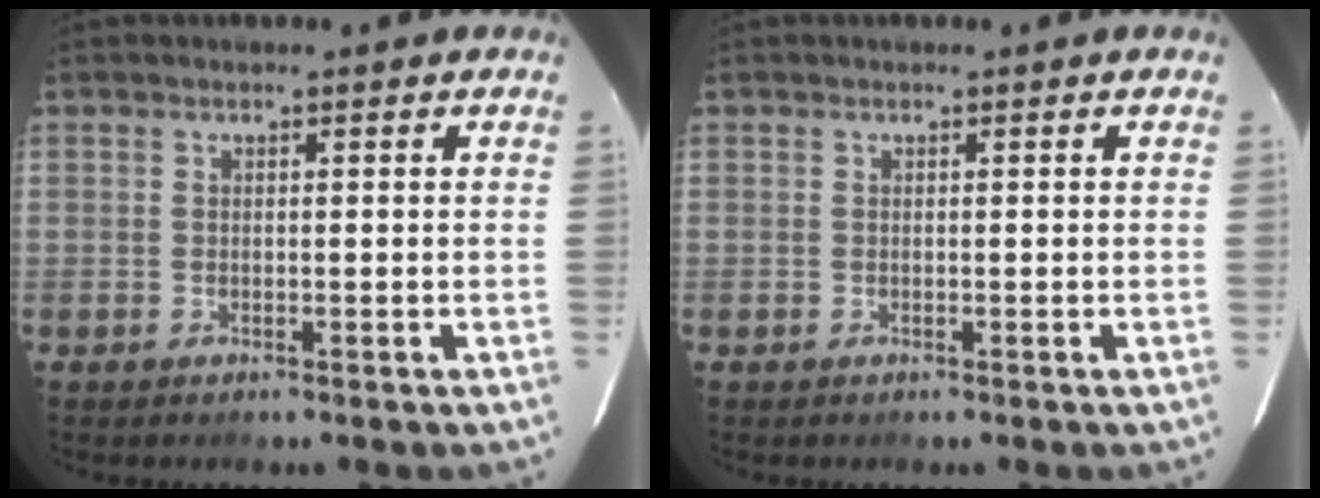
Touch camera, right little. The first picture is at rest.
{"total": 0.0}